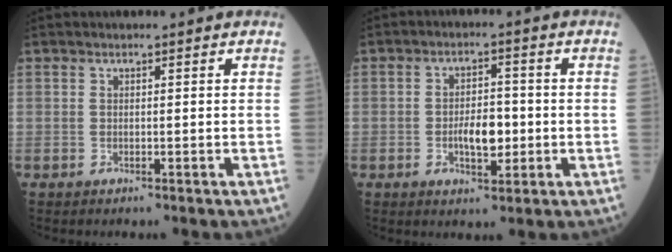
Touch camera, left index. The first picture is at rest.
{"total": 5.4, "force": [-1.1, 2.4, 4.7], "torque": [-0.084, 0.005, -0.017]}